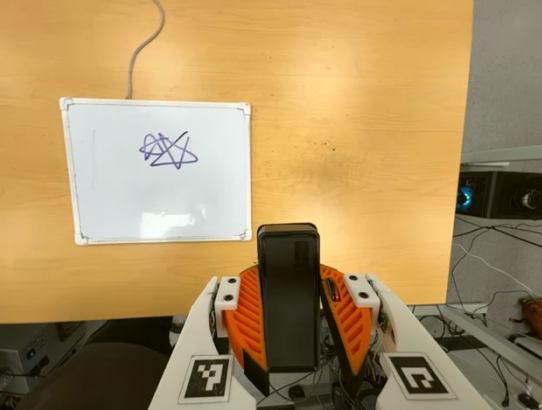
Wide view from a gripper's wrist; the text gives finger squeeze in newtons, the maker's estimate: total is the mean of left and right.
{"total": 5.4, "left": 4.7, "right": 6.1}